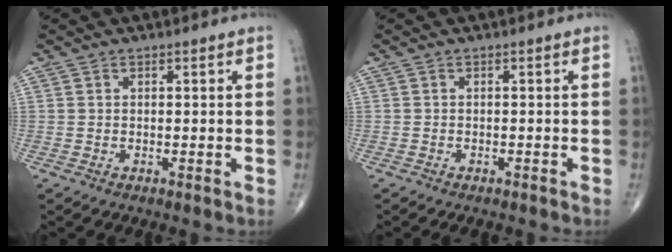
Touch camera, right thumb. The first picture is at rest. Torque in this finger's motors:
{"motor_torque": [2.83, 2.18, 0.41, -0.43, 0.00]}